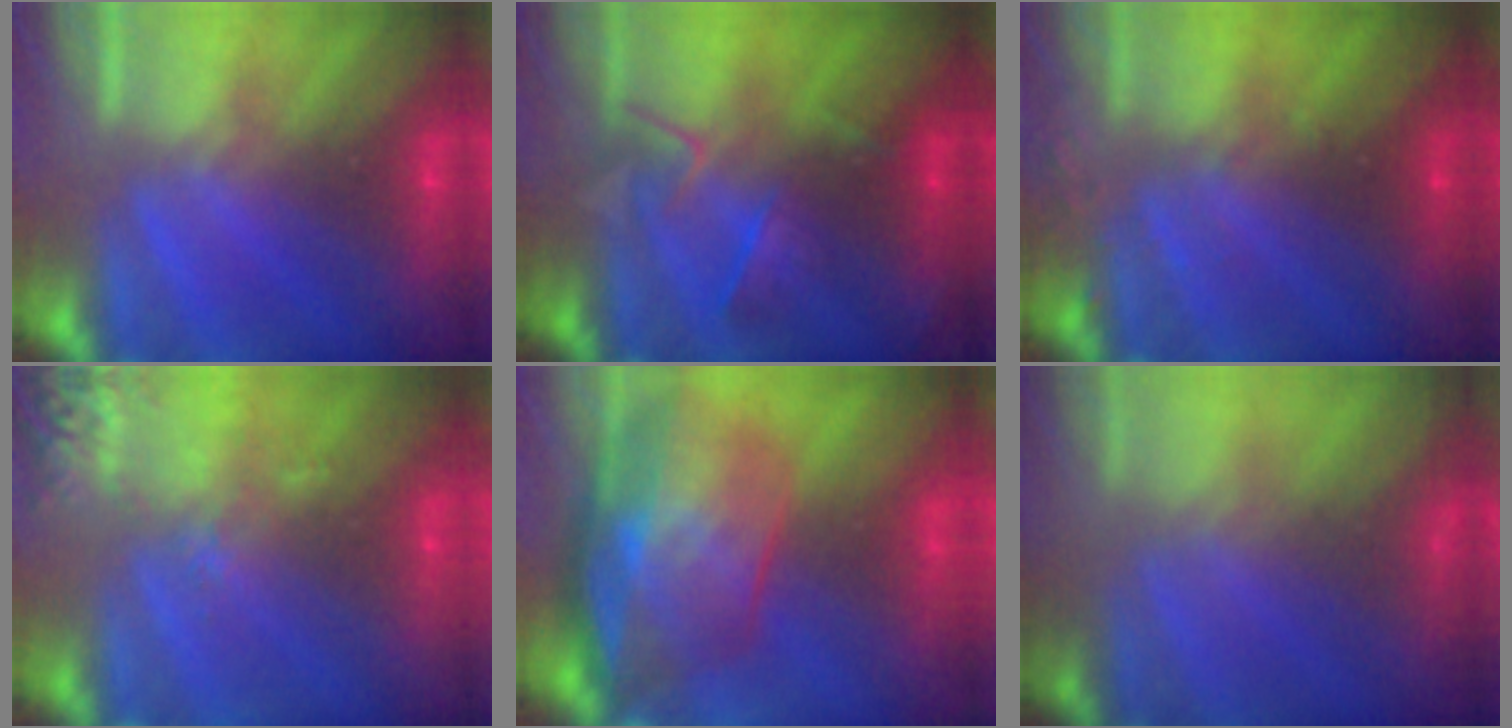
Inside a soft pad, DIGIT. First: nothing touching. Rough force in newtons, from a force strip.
{"total": 2.6}
{"total": 3.2}
{"total": 2.6}
{"total": 10.6}
{"total": 7.4}